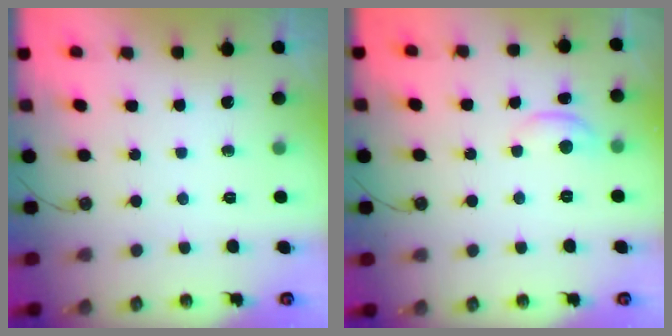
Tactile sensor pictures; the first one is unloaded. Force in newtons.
{"total": 1.8, "press": 1.8, "slide": 0.4}